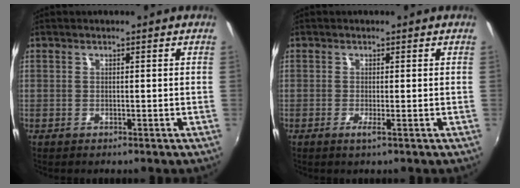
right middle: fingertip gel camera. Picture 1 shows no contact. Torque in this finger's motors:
{"motor_torque": [-0.04, -0.10, -0.08, 0.00]}